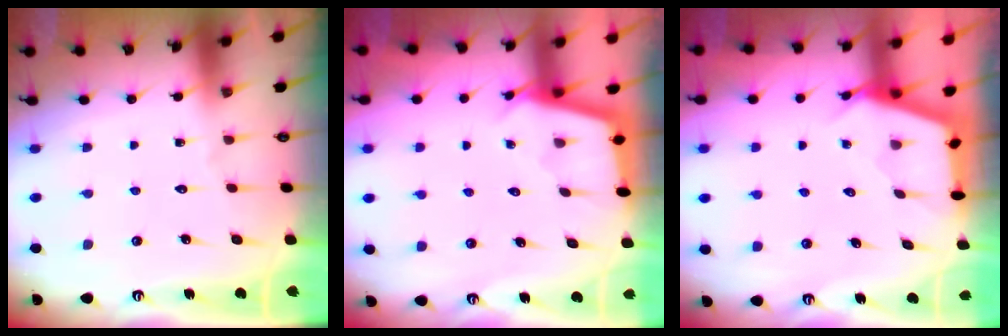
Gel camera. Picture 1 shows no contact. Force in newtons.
{"total": 2.8, "press": 2.7, "slide": 0.3}
{"total": 3.0, "press": 3.0, "slide": 0.3}